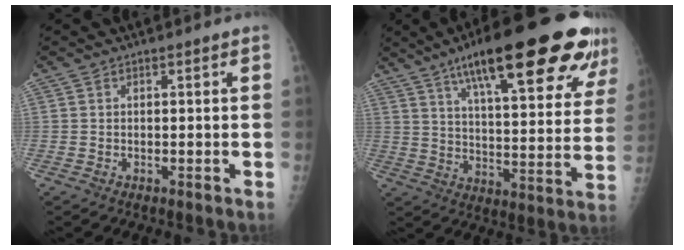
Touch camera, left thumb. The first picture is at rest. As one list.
[{"total": 28.1, "force": [16.9, 6.9, 21.4], "torque": [-0.287, -0.030, 0.246]}]